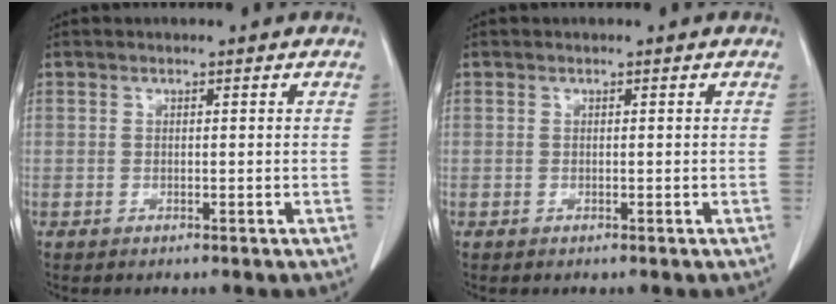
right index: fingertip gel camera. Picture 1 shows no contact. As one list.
[{"total": 0.0}]